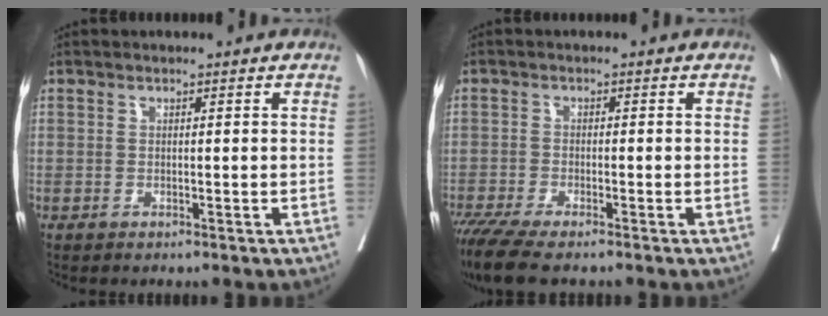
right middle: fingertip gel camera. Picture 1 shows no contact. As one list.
[{"total": 7.1, "force": [-5.7, 1.0, 4.2], "torque": [-0.073, -0.018, -0.098]}]